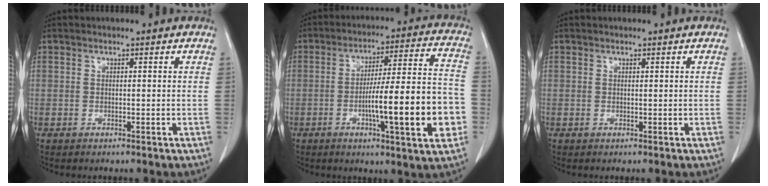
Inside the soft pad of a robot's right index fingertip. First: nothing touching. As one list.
[{"total": 16.9, "force": [-4.3, 1.1, 16.3], "torque": [-0.235, 0.010, -0.061]}, {"total": 0.0}]